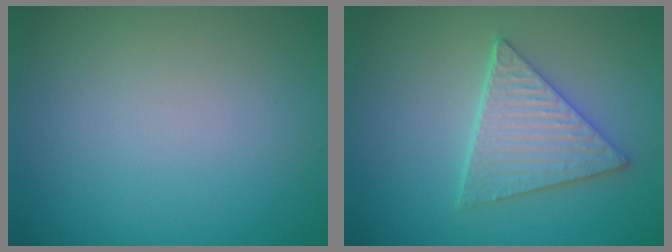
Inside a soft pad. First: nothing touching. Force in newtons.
{"total": 4.5, "press": 3.9, "slide": 2.1}